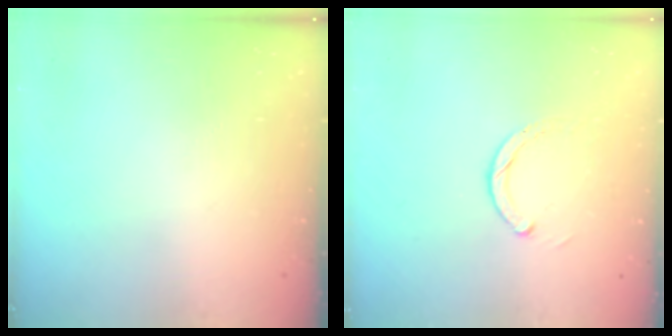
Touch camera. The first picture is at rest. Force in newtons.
{"total": 2.5, "press": 2.5, "slide": 0.3}